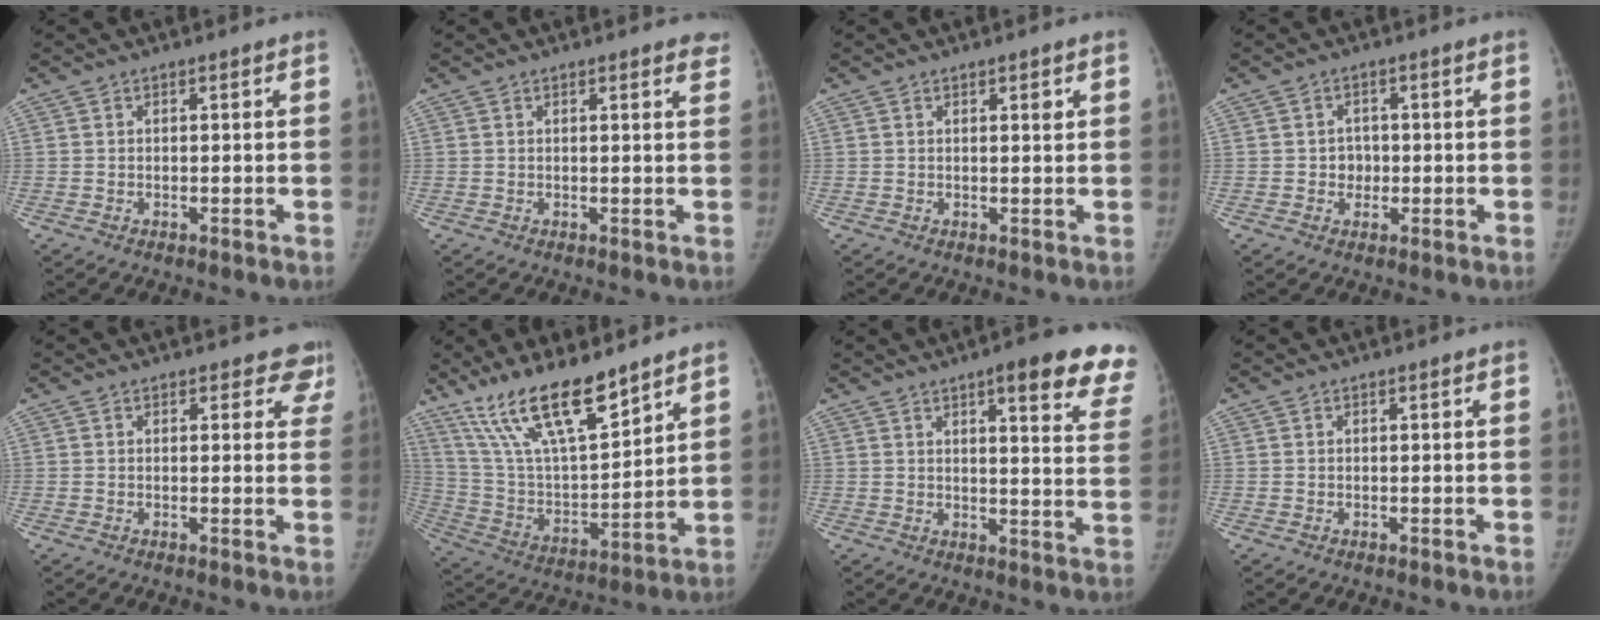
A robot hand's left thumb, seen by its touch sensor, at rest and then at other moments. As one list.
[{"total": 2.3, "force": [1.9, 0.6, 1.1], "torque": [-0.005, -0.006, 0.011]}, {"total": 1.4, "force": [0.7, 0.5, 1.1], "torque": [-0.011, -0.002, 0.009]}, {"total": 3.1, "force": [-0.3, 2.8, 1.2], "torque": [0.003, 0.007, -0.008]}, {"total": 4.7, "force": [3.8, 2.6, 0.7], "torque": [0.037, -0.014, 0.018]}, {"total": 18.4, "force": [13.4, 4.9, 11.6], "torque": [-0.186, -0.064, 0.260]}, {"total": 16.6, "force": [11.1, 3.7, 11.8], "torque": [-0.110, -0.039, 0.119]}, {"total": 0.0}]